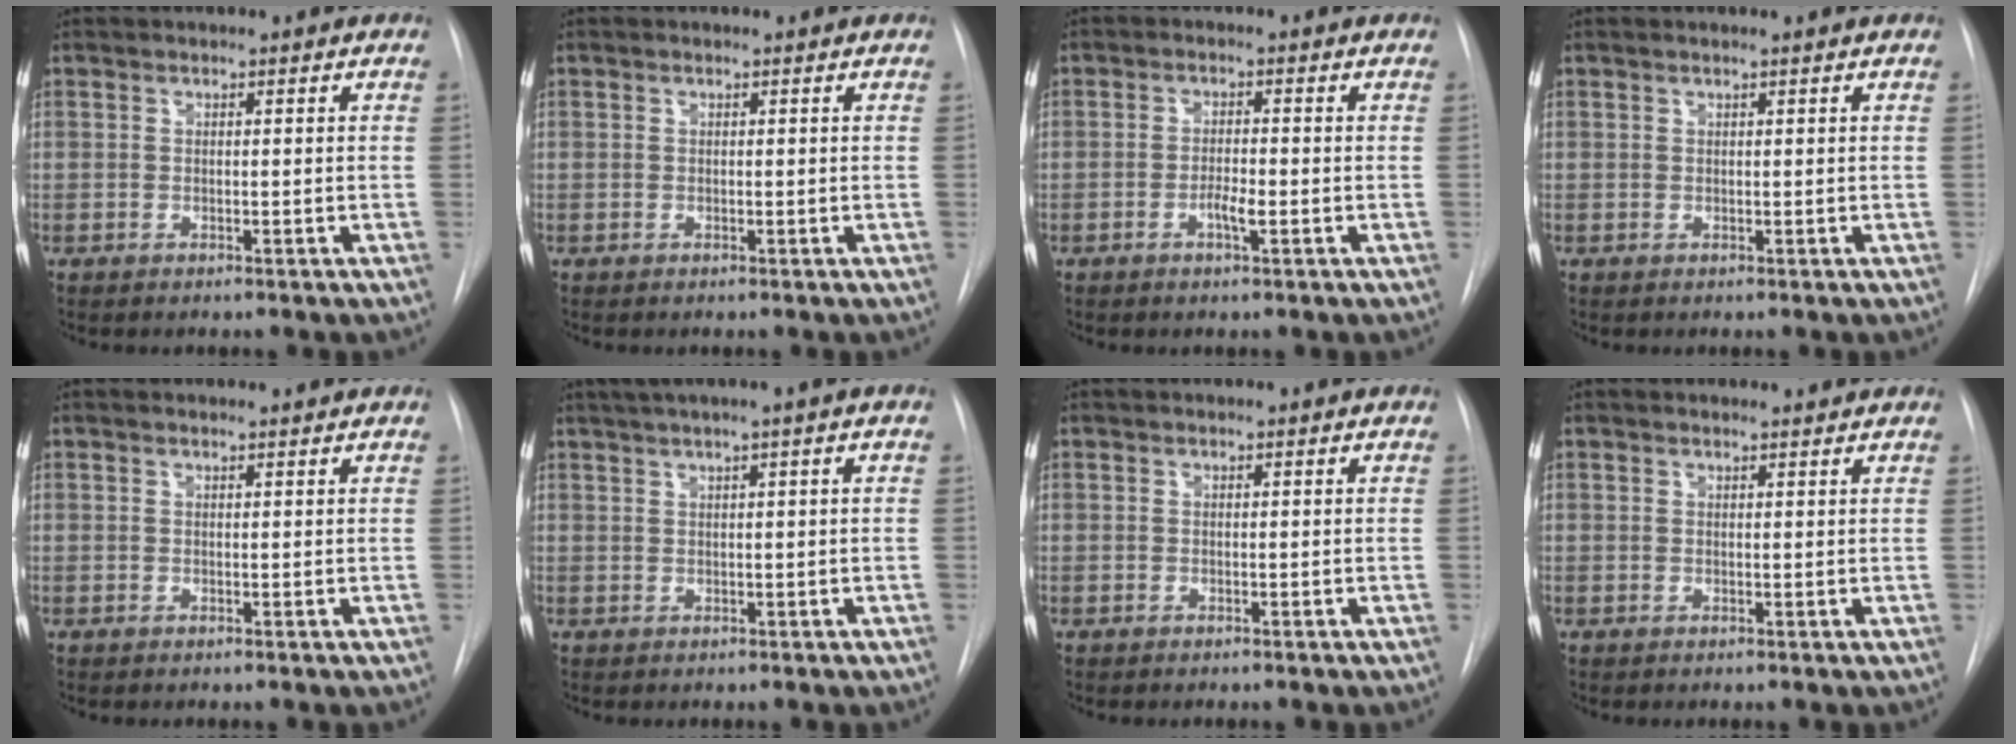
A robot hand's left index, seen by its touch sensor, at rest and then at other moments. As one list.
[{"total": 0.0}, {"total": 2.4, "force": [-0.9, 0.4, 2.2], "torque": [-0.039, 0.001, -0.017]}, {"total": 0.7, "force": [0.6, -0.2, 0.3], "torque": [-0.014, 0.003, 0.018]}, {"total": 0.8, "force": [0.8, -0.1, 0.0], "torque": [-0.009, 0.002, 0.013]}, {"total": 4.7, "force": [2.7, -0.5, 3.8], "torque": [-0.072, 0.019, 0.049]}, {"total": 0.0}, {"total": 1.6, "force": [1.6, 0.2, 0.0], "torque": [-0.011, 0.002, 0.021]}]